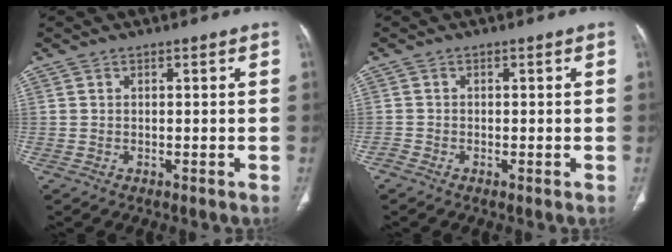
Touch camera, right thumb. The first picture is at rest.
{"total": 1.1, "force": [-0.7, 0.5, 0.7], "torque": [-0.014, -0.003, -0.018]}